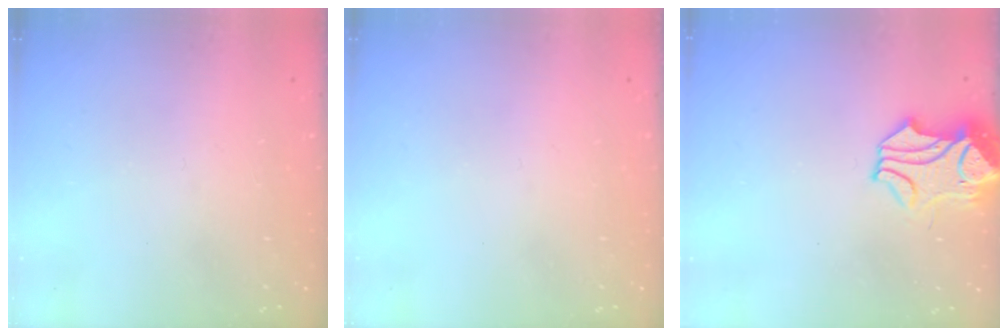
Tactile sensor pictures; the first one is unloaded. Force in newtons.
{"total": 0.0}
{"total": 1.4, "press": 0.6, "slide": 1.3}